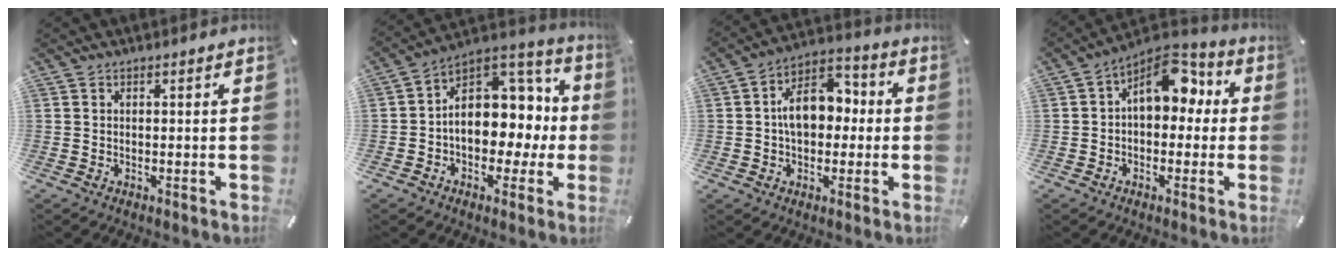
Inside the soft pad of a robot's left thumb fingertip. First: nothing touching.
{"total": 12.8, "force": [0.2, 10.2, 7.7], "torque": [-0.105, -0.013, 0.008]}
{"total": 11.2, "force": [0.5, 7.8, 8.0], "torque": [-0.138, 0.010, 0.009]}
{"total": 11.1, "force": [3.3, 7.4, 7.6], "torque": [-0.101, -0.013, 0.059]}